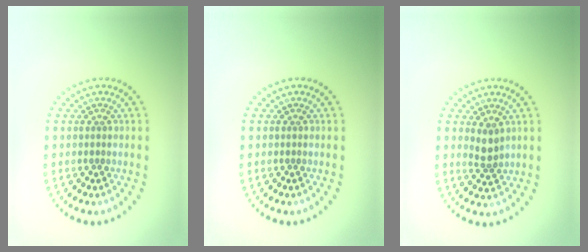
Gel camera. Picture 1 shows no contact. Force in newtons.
{"total": 0.0}
{"total": 1.8, "press": 1.5, "slide": 1.0}